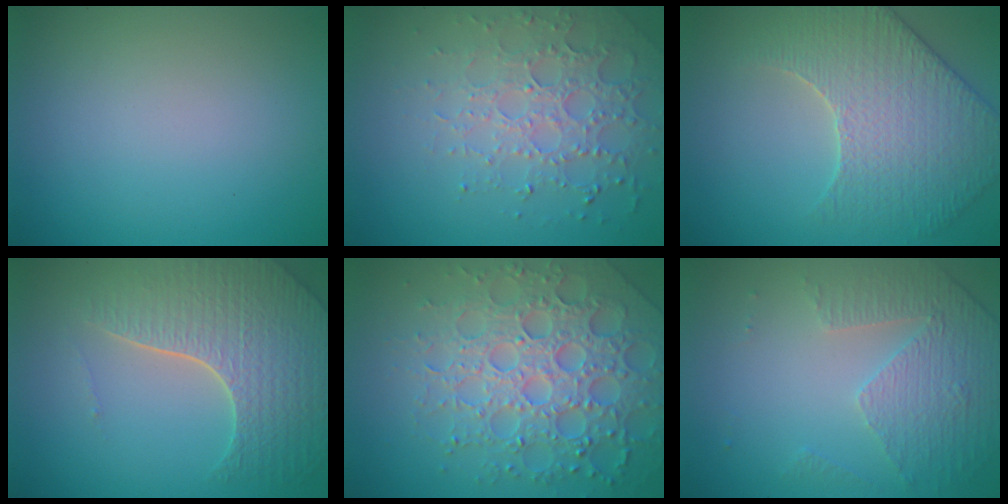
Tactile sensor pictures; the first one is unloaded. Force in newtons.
{"total": 4.4, "press": 3.6, "slide": 2.6}
{"total": 5.0, "press": 4.9, "slide": 0.8}
{"total": 7.1, "press": 5.3, "slide": 4.6}
{"total": 7.3, "press": 7.1, "slide": 1.7}
{"total": 4.8, "press": 3.3, "slide": 3.6}